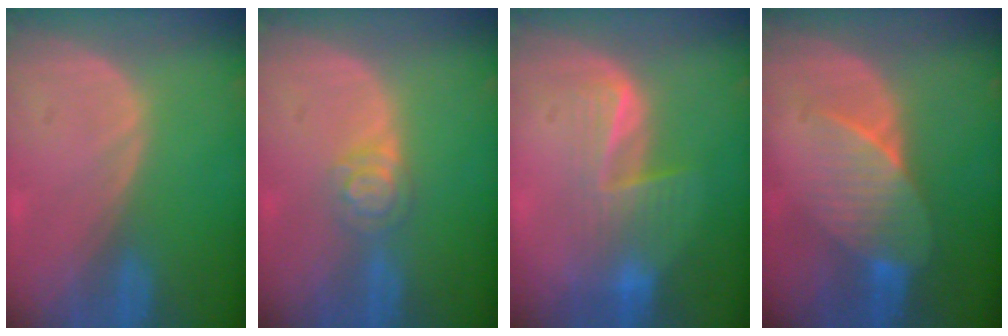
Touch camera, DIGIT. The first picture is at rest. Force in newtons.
{"total": 3.9, "press": 3.6, "slide": 1.5}
{"total": 6.4, "press": 6.2, "slide": 1.9}
{"total": 7.1, "press": 6.5, "slide": 2.8}